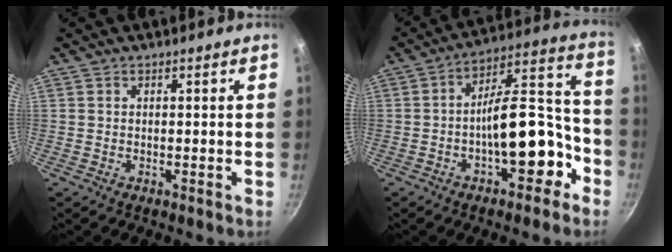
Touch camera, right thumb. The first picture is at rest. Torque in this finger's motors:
{"motor_torque": [2.62, 2.39, 2.13, -0.64, 0.70]}